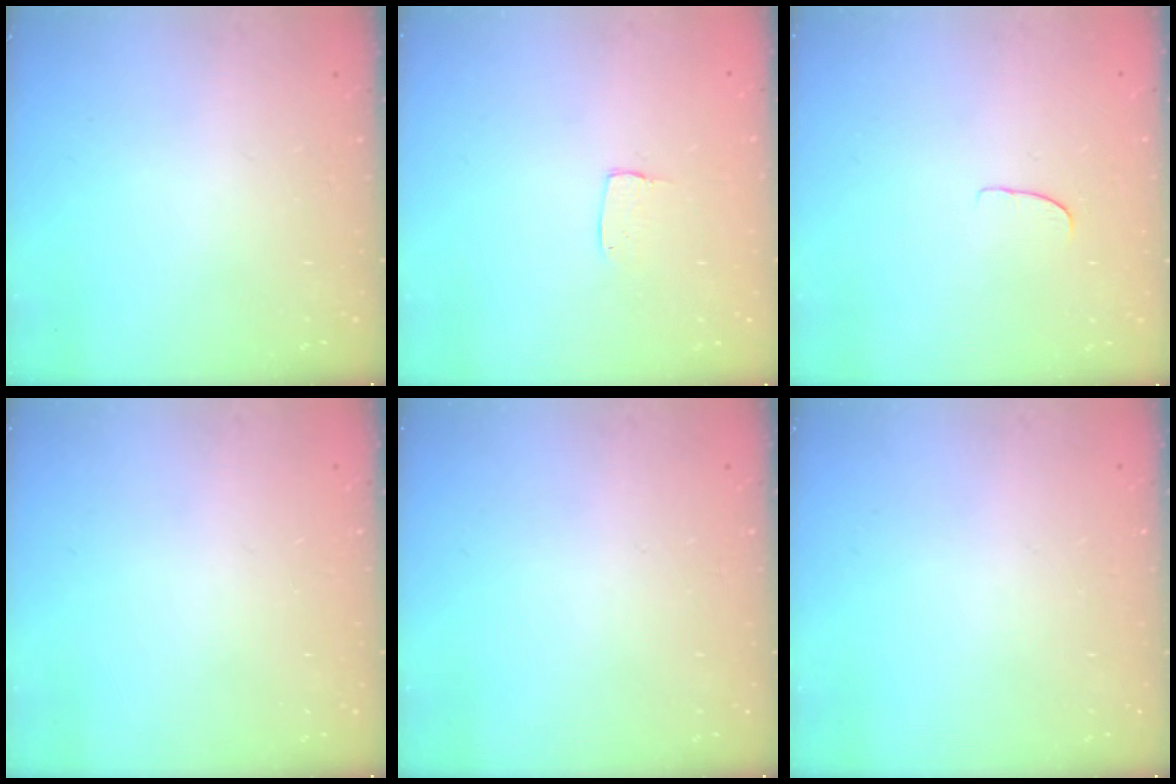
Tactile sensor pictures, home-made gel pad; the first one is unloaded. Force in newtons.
{"total": 4.1, "press": 4.0, "slide": 0.2}
{"total": 5.4, "press": 5.4, "slide": 0.3}
{"total": 0.0}
{"total": 0.0}
{"total": 0.0}